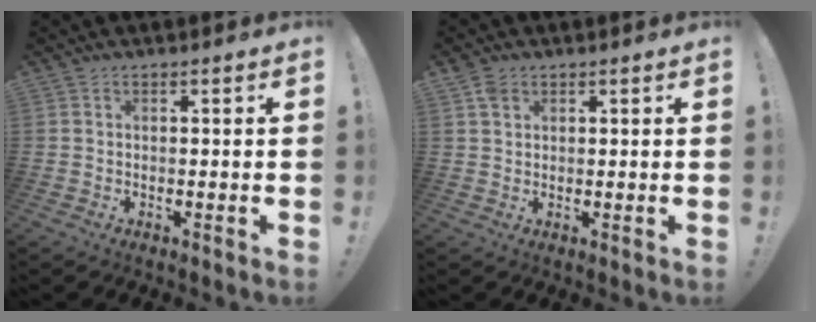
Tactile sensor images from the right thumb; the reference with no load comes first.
{"total": 3.1, "force": [1.8, 2.2, 1.3], "torque": [-0.018, 0.000, 0.034]}